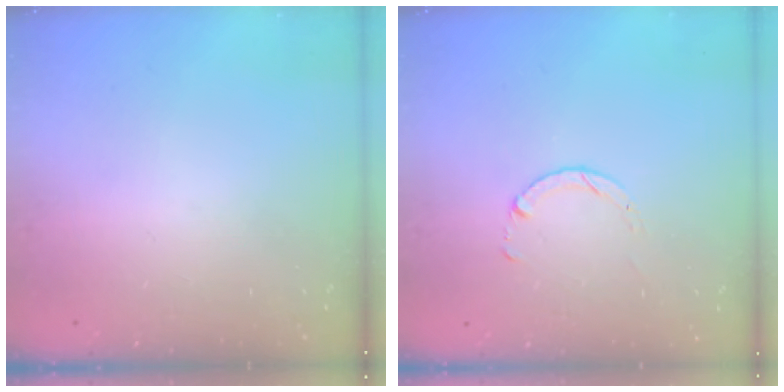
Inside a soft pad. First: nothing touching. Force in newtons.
{"total": 1.4, "press": 1.4, "slide": 0.2}